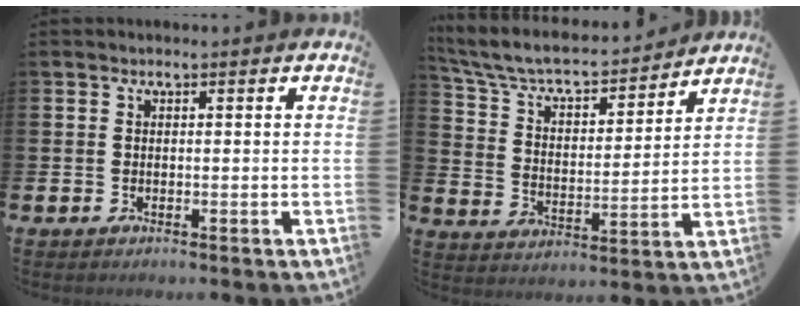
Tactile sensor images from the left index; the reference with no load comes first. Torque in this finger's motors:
{"motor_torque": [1.08, -1.05, 0.17, 0.07]}